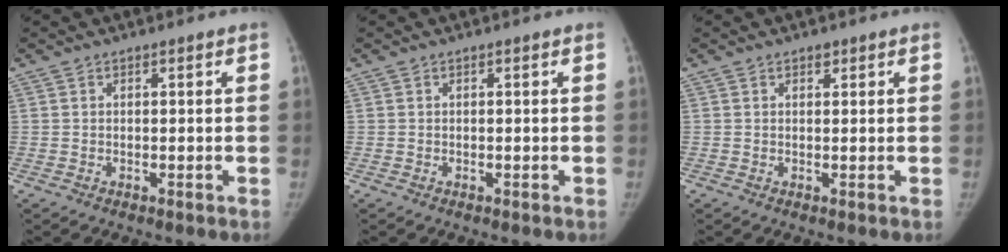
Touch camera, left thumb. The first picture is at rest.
{"total": 0.0}
{"total": 1.1, "force": [0.7, 0.6, 0.5], "torque": [-0.001, -0.004, 0.009]}